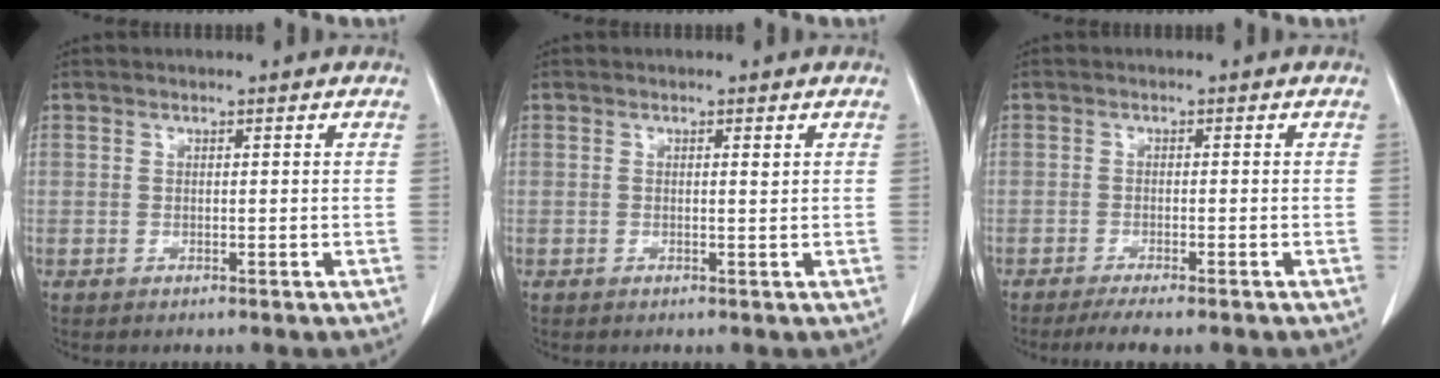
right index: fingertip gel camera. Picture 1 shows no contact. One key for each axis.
{"total": 0.7, "fx": 0.2, "fy": 0.0, "fz": 0.6, "tx": -0.013, "ty": 0.000, "tz": 0.002}
{"total": 5.2, "fx": -4.3, "fy": 0.3, "fz": 3.0, "tx": -0.036, "ty": -0.010, "tz": -0.064}